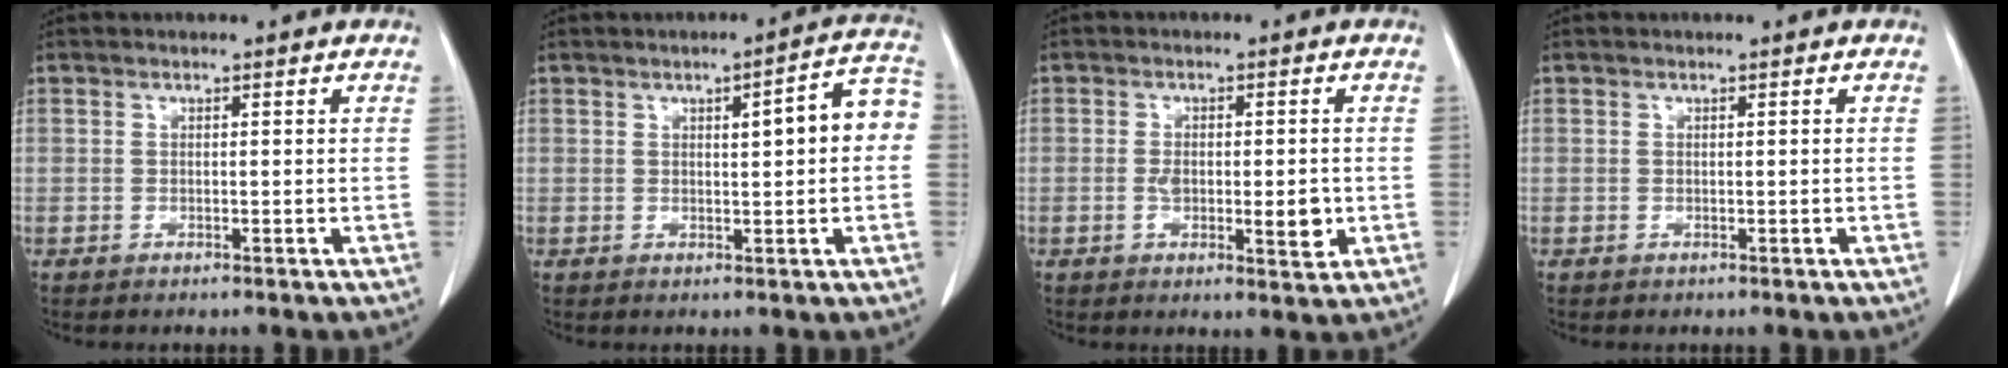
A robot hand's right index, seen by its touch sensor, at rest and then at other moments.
{"total": 6.9, "force": [0.8, 1.2, 6.8], "torque": [-0.084, 0.025, 0.007]}
{"total": 6.0, "force": [-1.2, 2.1, 5.5], "torque": [-0.087, -0.006, -0.016]}
{"total": 0.0}